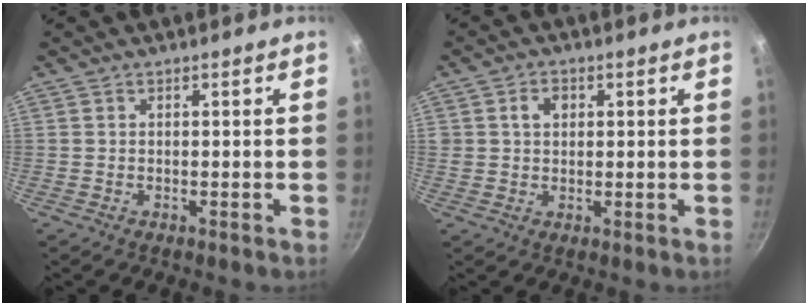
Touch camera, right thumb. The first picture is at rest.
{"total": 3.4, "force": [0.9, 2.7, 1.8], "torque": [-0.011, 0.007, 0.015]}